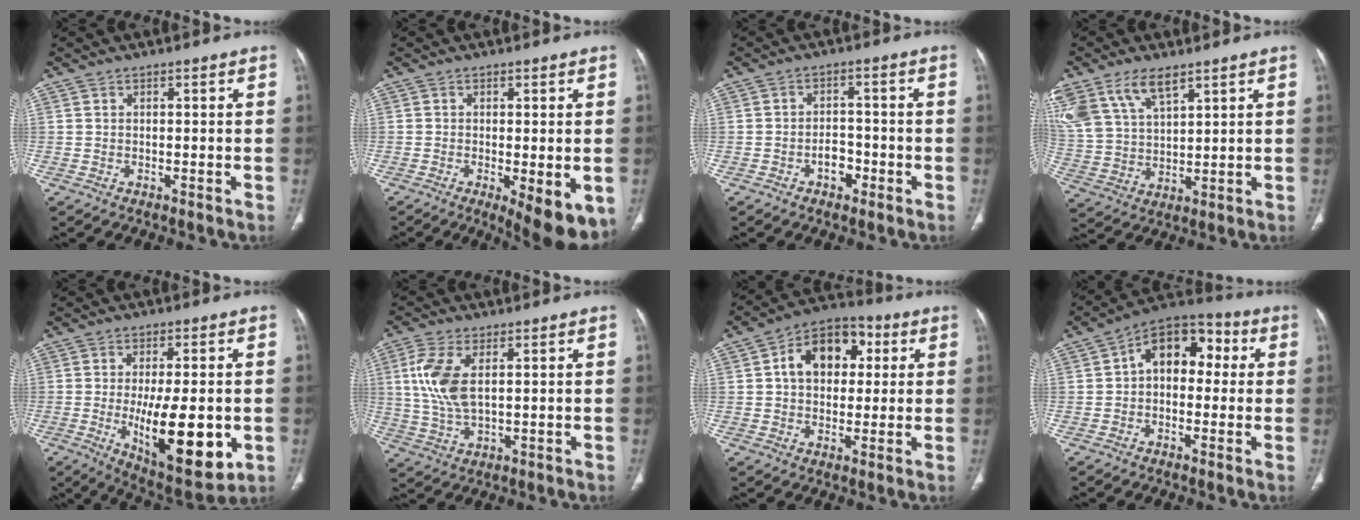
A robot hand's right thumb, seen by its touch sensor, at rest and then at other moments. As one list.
[{"total": 9.9, "force": [-3.6, 3.1, 8.7], "torque": [-0.117, -0.020, -0.047]}, {"total": 3.9, "force": [-1.8, 2.7, 2.2], "torque": [-0.018, 0.020, -0.031]}, {"total": 14.0, "force": [8.4, 7.1, 8.7], "torque": [-0.182, -0.014, 0.173]}, {"total": 17.5, "force": [-3.2, 6.6, 15.9], "torque": [-0.229, -0.024, -0.030]}, {"total": 9.2, "force": [2.1, 4.4, 7.9], "torque": [-0.184, -0.005, 0.046]}, {"total": 12.8, "force": [2.8, 9.0, 8.7], "torque": [-0.104, 0.018, 0.034]}, {"total": 12.0, "force": [1.6, 7.9, 8.8], "torque": [-0.096, 0.038, 0.008]}]